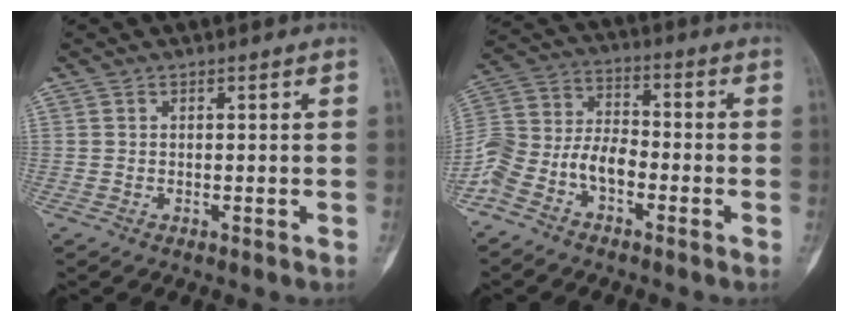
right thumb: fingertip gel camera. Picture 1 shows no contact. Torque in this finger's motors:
{"motor_torque": [0.16, 0.05, 0.30, 0.03, 0.08]}